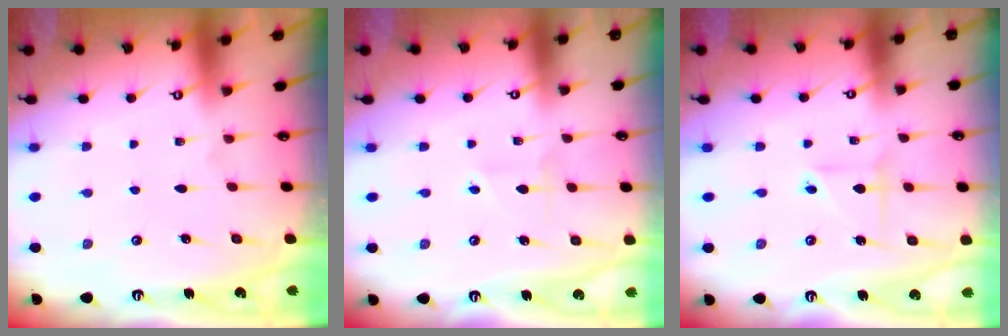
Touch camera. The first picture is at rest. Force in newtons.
{"total": 3.0, "press": 2.9, "slide": 0.5}
{"total": 2.5, "press": 2.3, "slide": 1.1}